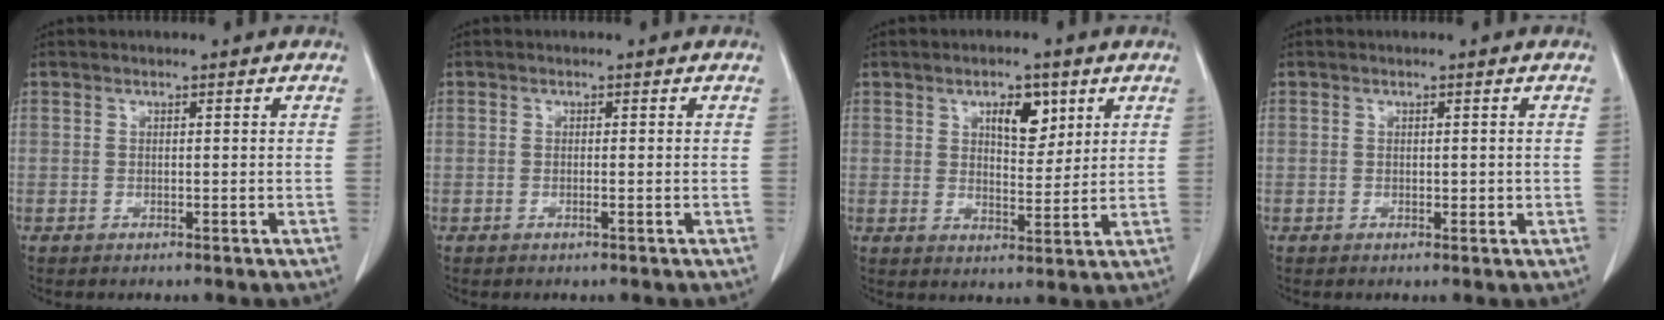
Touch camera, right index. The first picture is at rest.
{"total": 0.6, "force": [-0.3, -0.2, 0.6], "torque": [-0.010, 0.000, -0.005]}
{"total": 5.8, "force": [2.9, 2.4, 4.4], "torque": [-0.069, 0.000, 0.049]}
{"total": 1.0, "force": [0.0, 0.5, 0.8], "torque": [-0.008, -0.001, 0.001]}